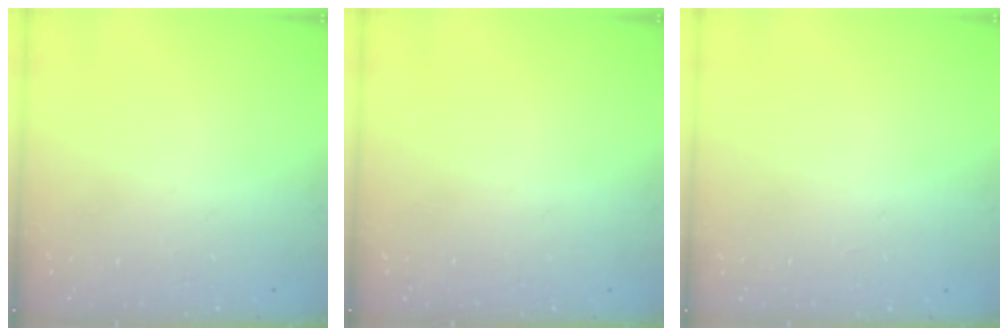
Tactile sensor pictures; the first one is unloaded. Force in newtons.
{"total": 0.0}
{"total": 1.0, "press": 0.8, "slide": 0.6}